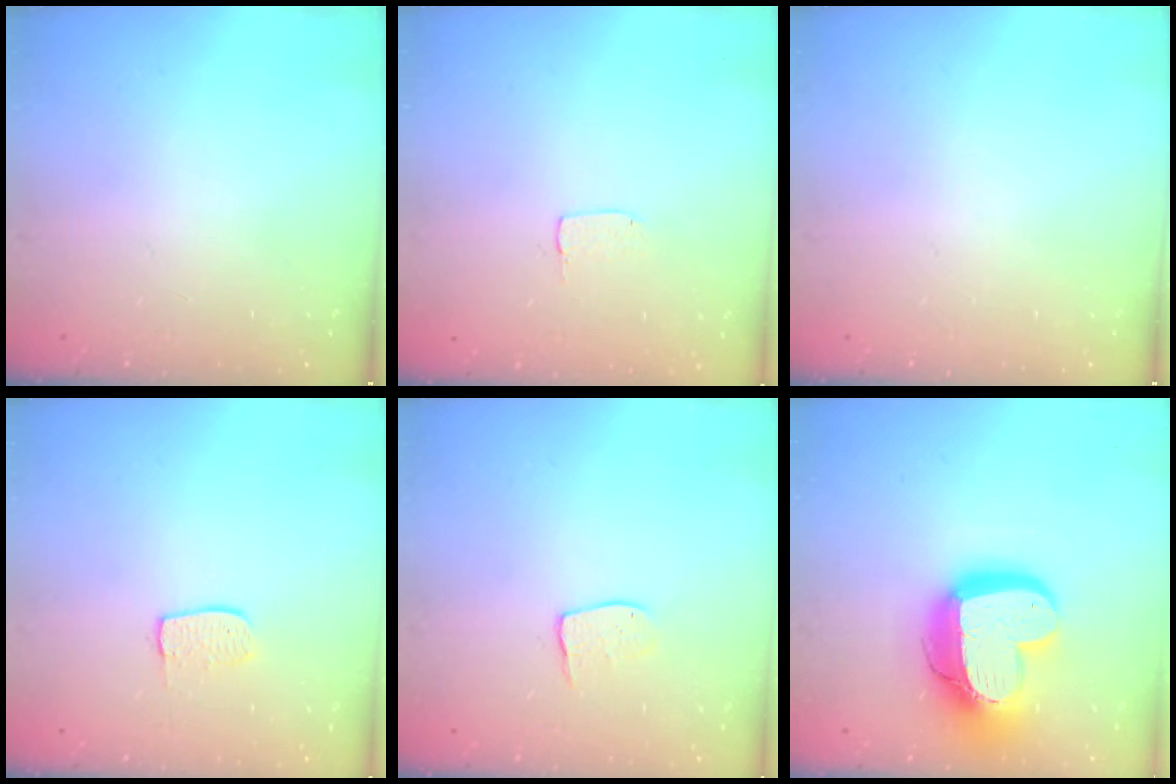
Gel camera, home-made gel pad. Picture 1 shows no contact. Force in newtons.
{"total": 3.4, "press": 3.4, "slide": 0.1}
{"total": 0.0}
{"total": 6.6, "press": 6.5, "slide": 0.4}
{"total": 7.0, "press": 7.0, "slide": 0.5}
{"total": 21.9, "press": 21.8, "slide": 2.2}